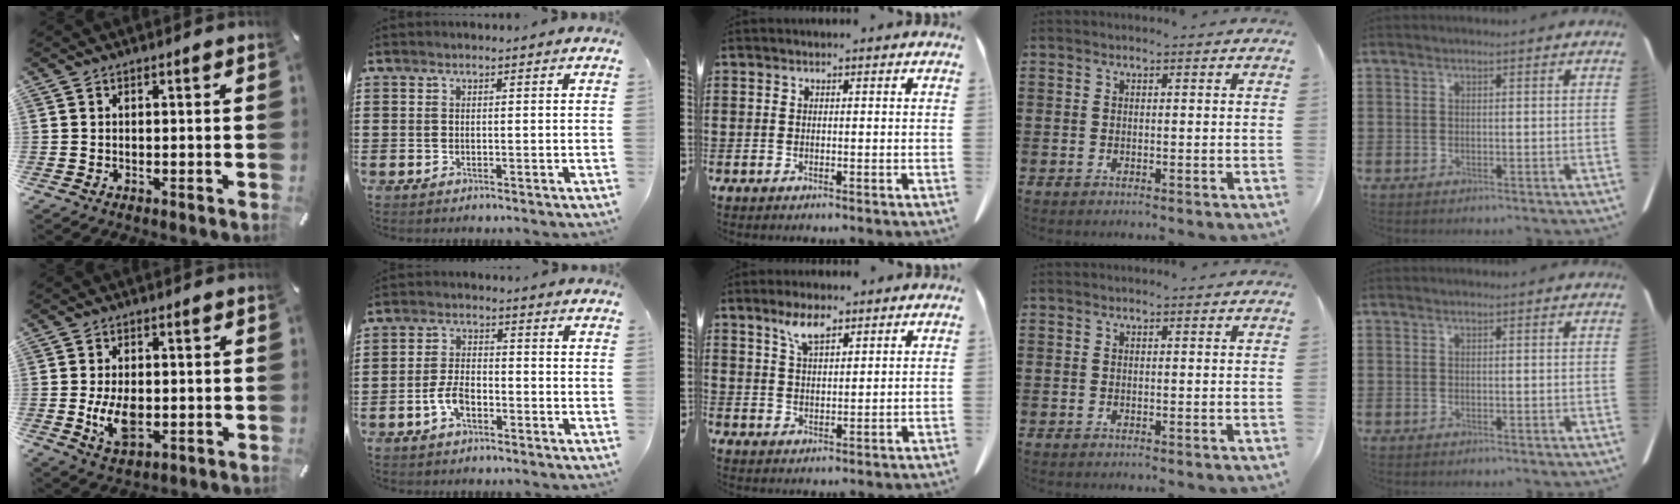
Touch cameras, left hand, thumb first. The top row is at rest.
{"thumb": {"total": 7.7, "force": [-0.9, 4.6, 6.1], "torque": [-0.136, -0.009, -0.019]}, "index": {"total": 4.5, "force": [-2.0, 2.2, 3.3], "torque": [-0.086, -0.003, -0.044]}, "middle": {"total": 5.2, "force": [3.5, 1.7, 3.5], "torque": [-0.077, 0.005, 0.063]}}